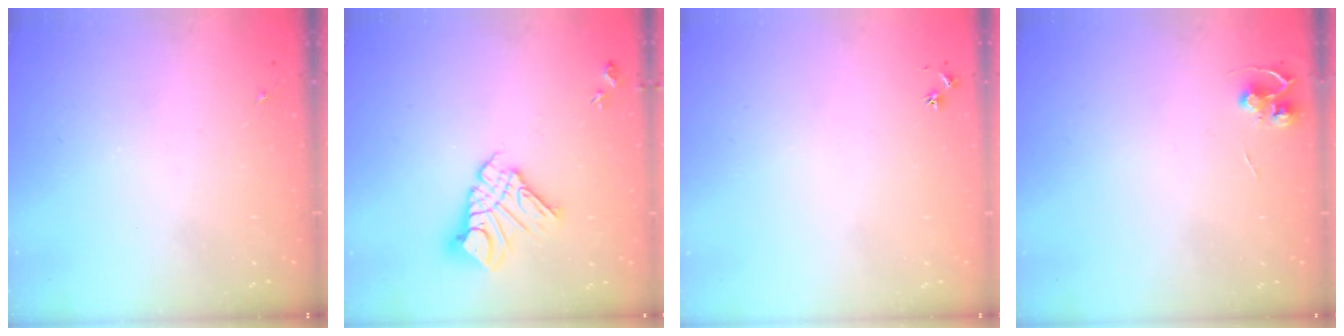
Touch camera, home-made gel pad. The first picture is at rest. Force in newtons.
{"total": 14.1, "press": 14.1, "slide": 1.4}
{"total": 2.5, "press": 2.5, "slide": 0.3}
{"total": 5.7, "press": 5.6, "slide": 0.4}